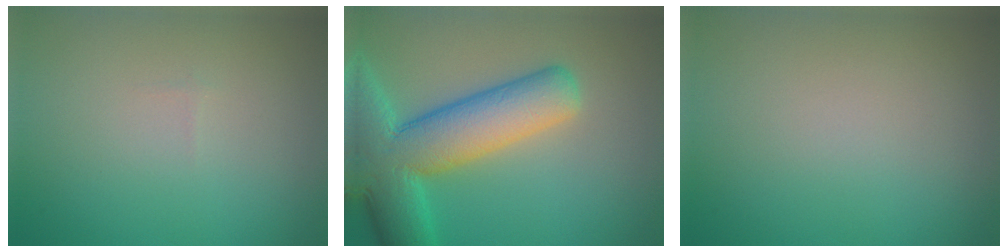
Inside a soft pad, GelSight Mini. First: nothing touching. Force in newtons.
{"total": 10.5, "press": 10.5, "slide": 0.8}
{"total": 0.0}